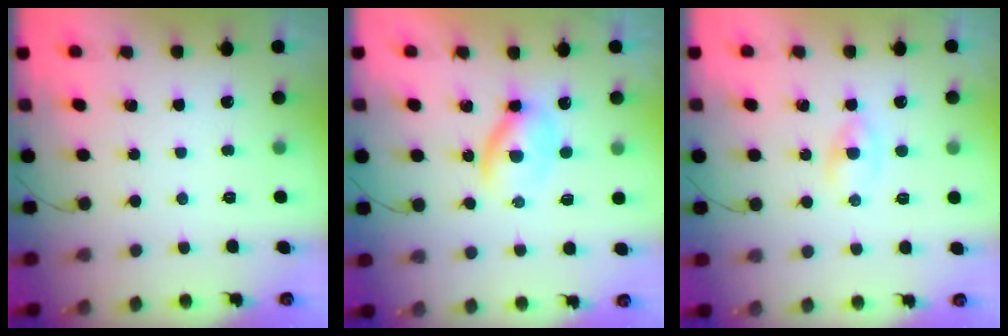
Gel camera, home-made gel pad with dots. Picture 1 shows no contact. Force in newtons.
{"total": 3.9, "press": 3.9, "slide": 0.4}
{"total": 1.9, "press": 1.6, "slide": 1.0}